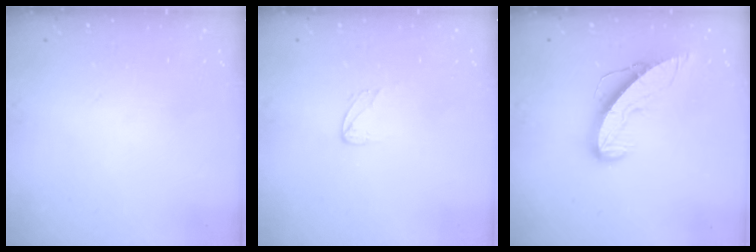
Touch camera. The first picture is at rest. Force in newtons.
{"total": 2.4, "press": 2.4, "slide": 0.1}
{"total": 10.8, "press": 10.7, "slide": 0.8}